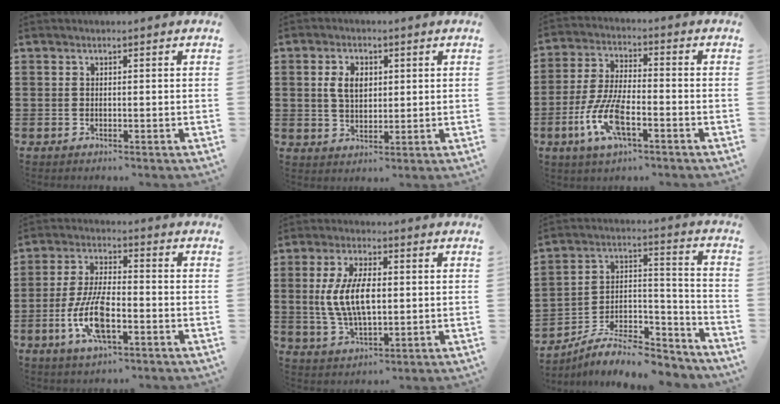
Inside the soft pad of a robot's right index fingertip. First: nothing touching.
{"total": 4.6, "force": [1.0, 2.9, 3.4], "torque": [-0.082, 0.010, 0.014]}
{"total": 9.5, "force": [-3.9, 3.2, 8.1], "torque": [-0.192, -0.015, -0.075]}
{"total": 10.1, "force": [-3.2, 3.7, 8.8], "torque": [-0.199, -0.012, -0.062]}
{"total": 9.0, "force": [0.4, 4.0, 8.0], "torque": [-0.178, 0.003, 0.000]}
{"total": 8.8, "force": [-7.5, 3.2, 3.4], "torque": [-0.046, 0.027, -0.138]}